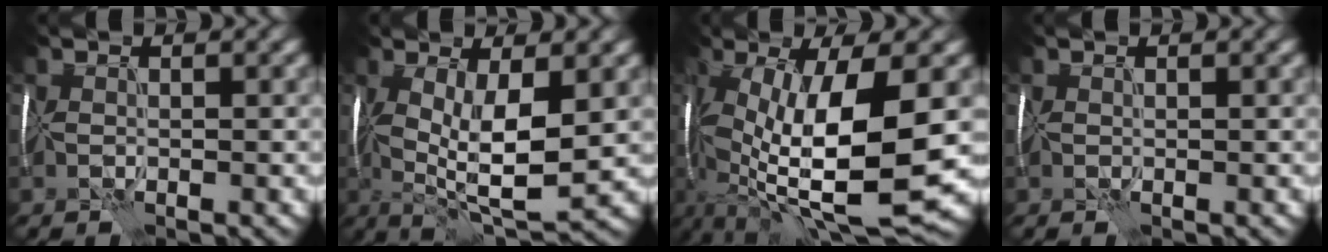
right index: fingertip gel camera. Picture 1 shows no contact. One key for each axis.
{"total": 7.7, "fx": 0.4, "fy": 2.5, "fz": 7.3, "tx": -0.137, "ty": -0.005, "tz": 0.010}
{"total": 14.0, "fx": -1.9, "fy": 4.8, "fz": 13.0, "tx": -0.246, "ty": -0.005, "tz": -0.030}
{"total": 0.0}